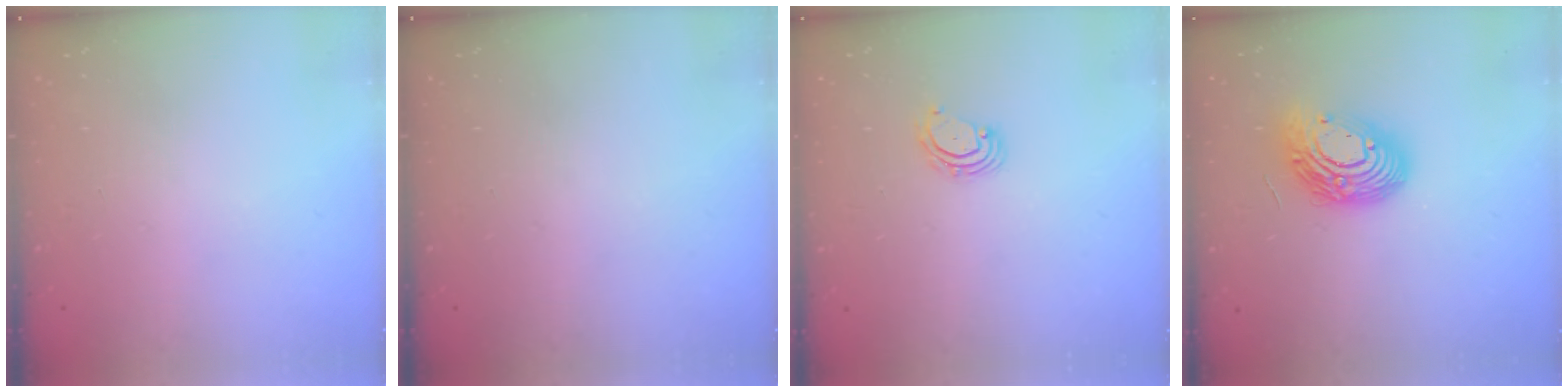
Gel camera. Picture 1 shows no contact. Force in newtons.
{"total": 0.0}
{"total": 4.2, "press": 4.2, "slide": 0.5}
{"total": 14.7, "press": 14.6, "slide": 1.0}